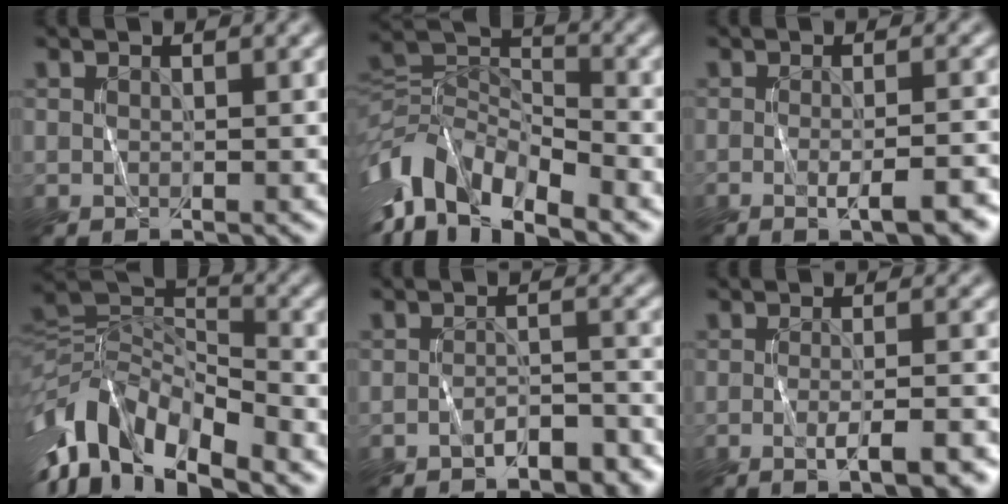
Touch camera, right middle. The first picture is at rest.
{"total": 9.4, "force": [-5.7, 4.7, 5.9], "torque": [-0.109, -0.002, -0.118]}
{"total": 3.4, "force": [-1.4, 0.8, 3.0], "torque": [-0.037, -0.004, -0.016]}
{"total": 9.5, "force": [-4.9, 4.9, 6.5], "torque": [-0.114, 0.010, -0.107]}
{"total": 2.9, "force": [-2.6, 0.8, 1.1], "torque": [-0.013, 0.007, -0.040]}
{"total": 3.7, "force": [-1.7, 0.8, 3.1], "torque": [-0.037, -0.001, -0.024]}